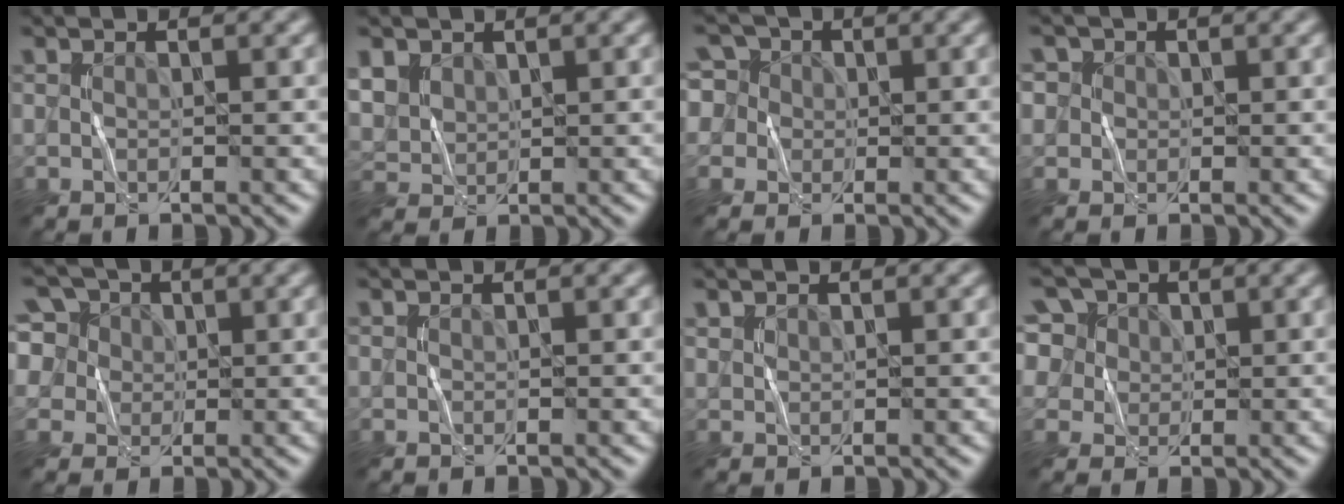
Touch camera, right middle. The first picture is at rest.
{"total": 3.6, "force": [1.8, 2.7, 1.5], "torque": [-0.053, -0.004, 0.048]}
{"total": 7.6, "force": [3.1, 6.2, 3.1], "torque": [-0.058, 0.039, 0.015]}
{"total": 2.3, "force": [0.8, 2.1, 0.5], "torque": [-0.009, 0.006, 0.014]}
{"total": 10.4, "force": [5.0, 7.8, 4.7], "torque": [-0.104, 0.042, 0.063]}
{"total": 0.0}
{"total": 0.7, "force": [0.6, 0.3, -0.1], "torque": [-0.003, -0.001, 0.019]}
{"total": 10.3, "force": [5.4, 7.5, 4.5], "torque": [-0.109, 0.035, 0.073]}